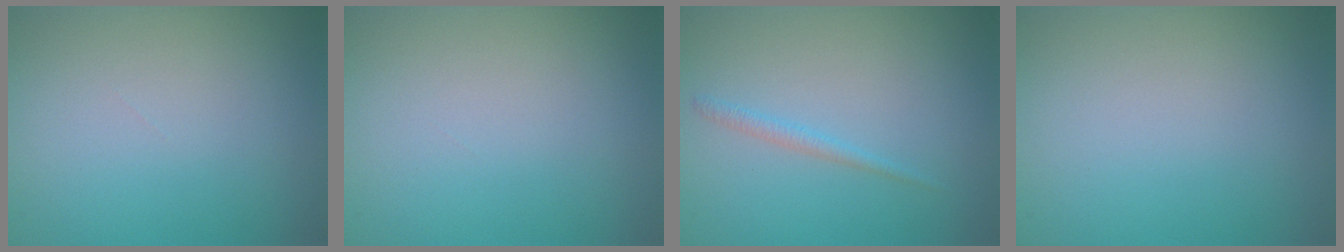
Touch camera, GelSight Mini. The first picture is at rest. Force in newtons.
{"total": 0.0}
{"total": 1.0, "press": 1.0, "slide": 0.1}
{"total": 0.0}